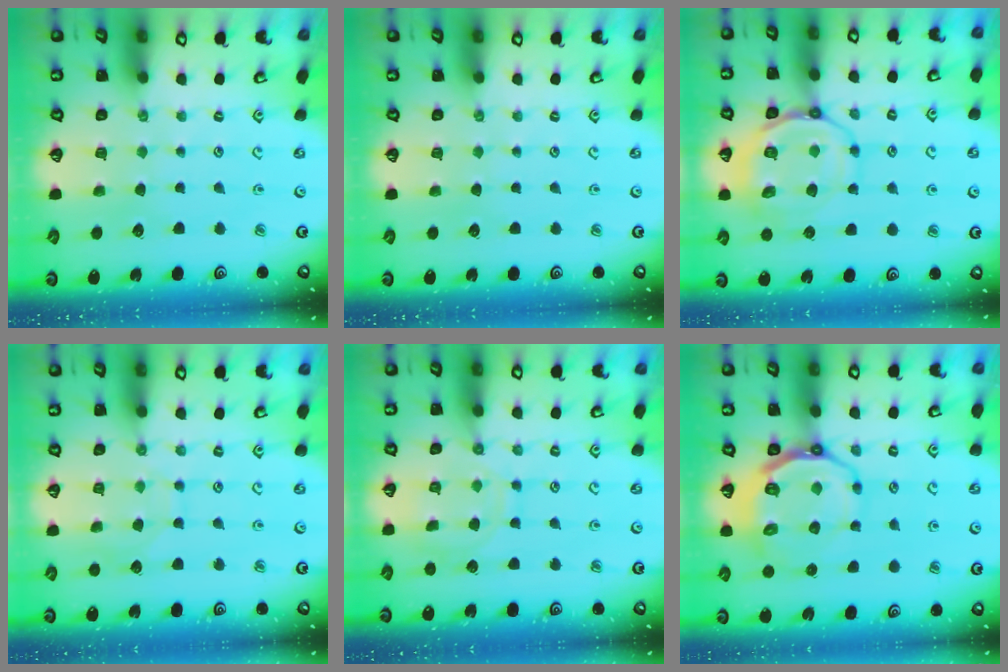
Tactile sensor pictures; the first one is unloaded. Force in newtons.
{"total": 0.0}
{"total": 12.6, "press": 12.5, "slide": 1.4}
{"total": 7.8, "press": 7.7, "slide": 0.6}
{"total": 11.0, "press": 11.0, "slide": 0.8}
{"total": 10.7, "press": 10.2, "slide": 3.4}